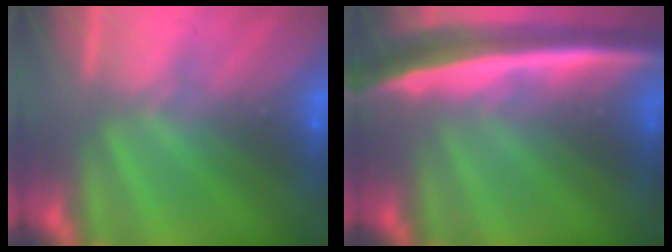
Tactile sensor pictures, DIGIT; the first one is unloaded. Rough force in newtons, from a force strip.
{"total": 6.3}